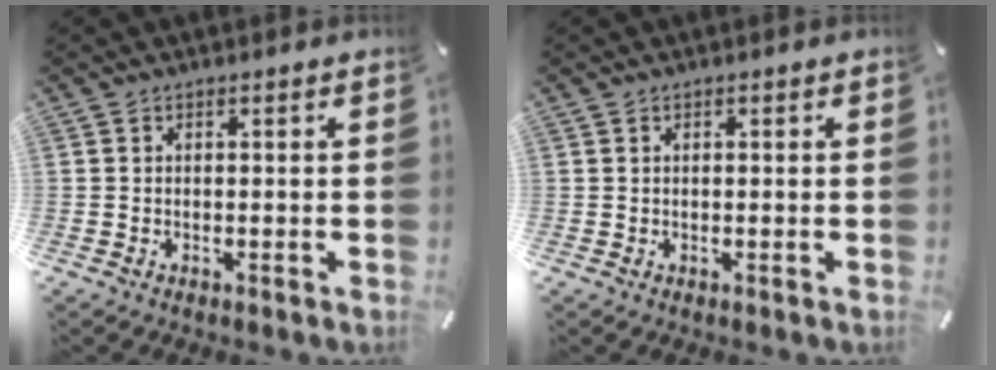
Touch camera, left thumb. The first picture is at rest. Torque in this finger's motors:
{"motor_torque": [-0.37, -0.25, -0.06, 0.11, -0.11]}